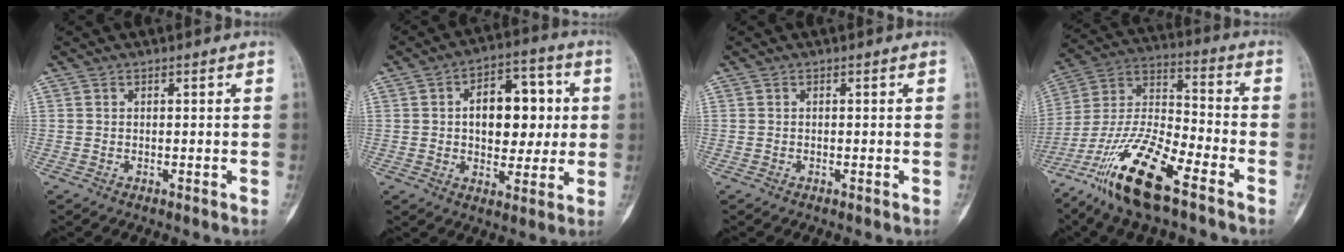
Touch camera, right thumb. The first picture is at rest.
{"total": 14.1, "force": [1.7, 8.8, 11.0], "torque": [-0.112, 0.017, 0.023]}
{"total": 0.0}
{"total": 18.2, "force": [-11.4, 4.9, 13.4], "torque": [-0.269, 0.056, -0.214]}